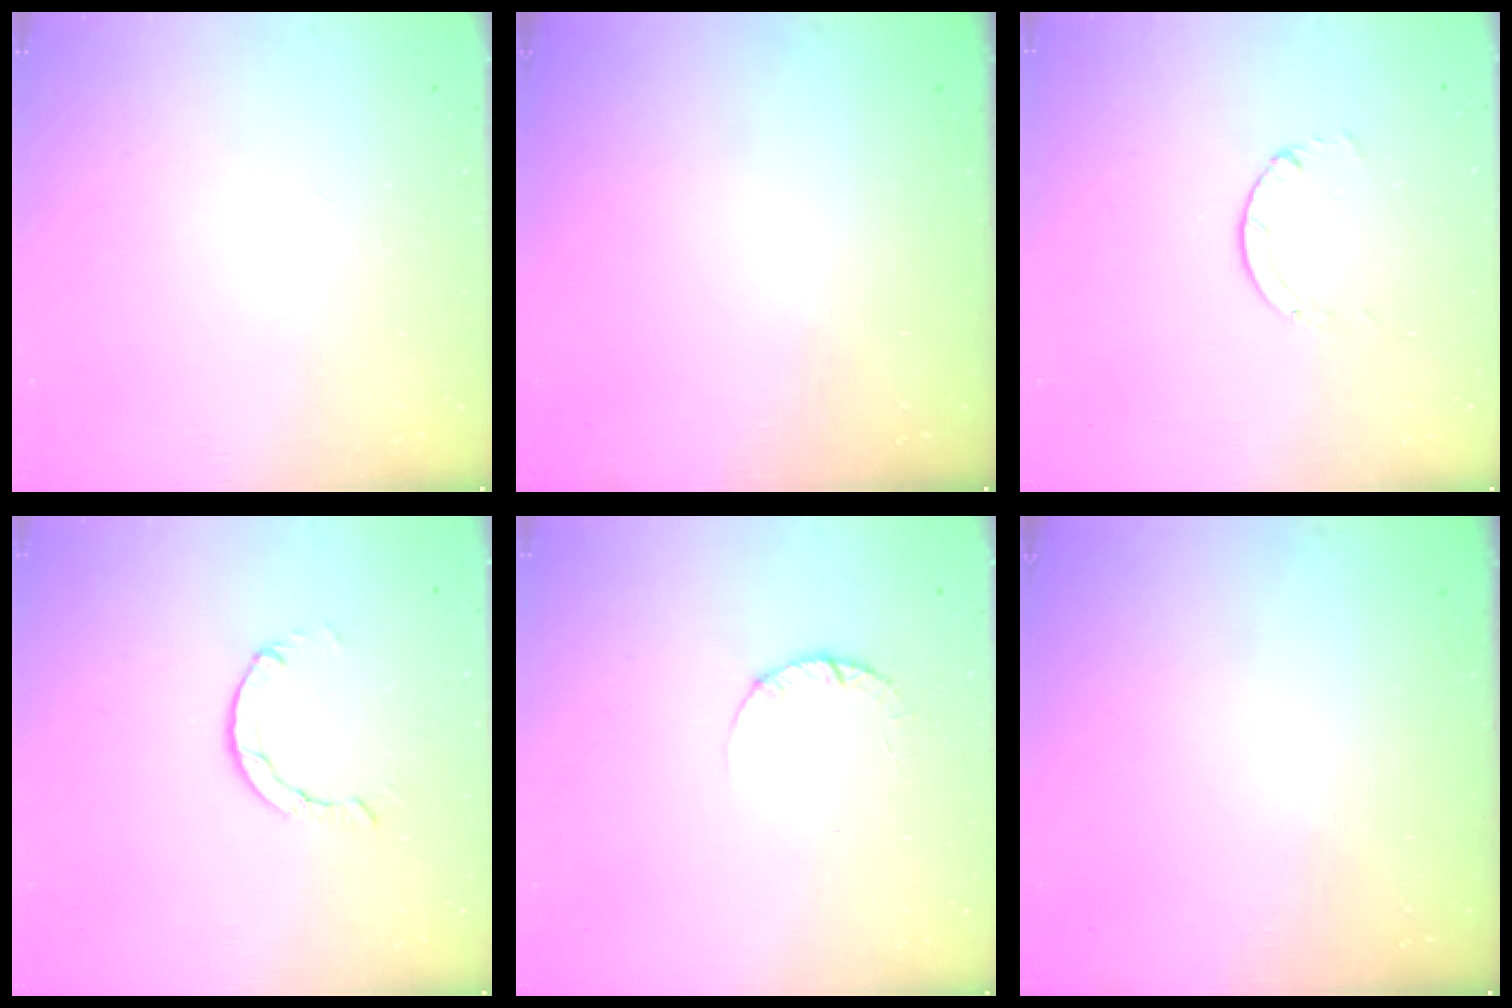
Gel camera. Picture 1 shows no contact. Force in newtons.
{"total": 0.0}
{"total": 1.3, "press": 1.3, "slide": 0.2}
{"total": 3.3, "press": 3.2, "slide": 0.4}
{"total": 2.4, "press": 2.4, "slide": 0.3}
{"total": 0.0}